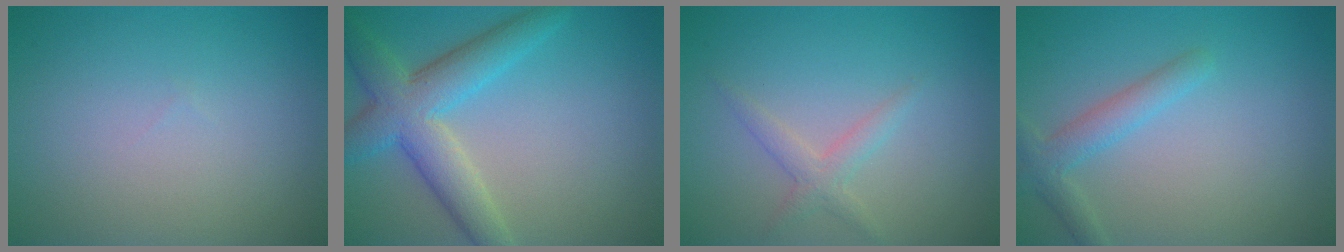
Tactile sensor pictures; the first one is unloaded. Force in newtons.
{"total": 6.2, "press": 6.2, "slide": 0.5}
{"total": 1.8, "press": 1.8, "slide": 0.1}
{"total": 2.5, "press": 2.5, "slide": 0.2}